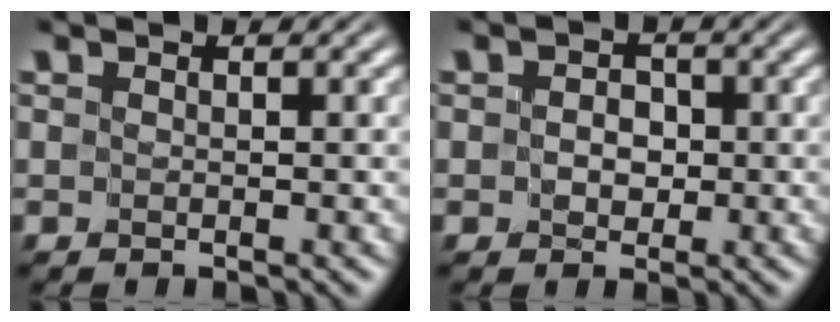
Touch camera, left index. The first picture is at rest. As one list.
[{"total": 2.0, "force": [-0.1, 1.7, 1.2], "torque": [-0.012, -0.001, -0.008]}]